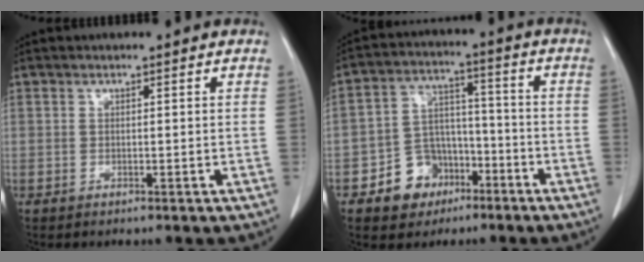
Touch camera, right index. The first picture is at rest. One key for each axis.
{"total": 9.2, "fx": -4.8, "fy": 7.2, "fz": 3.2, "tx": -0.056, "ty": 0.026, "tz": -0.073}